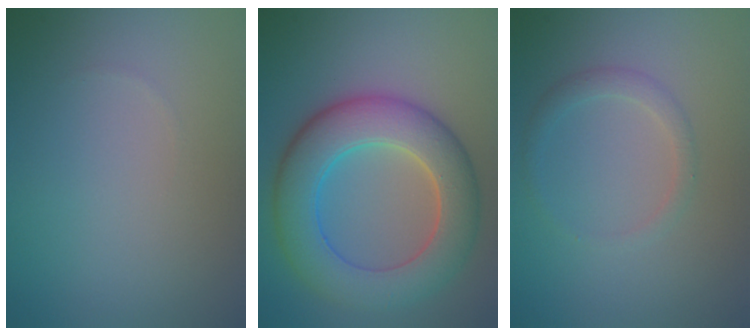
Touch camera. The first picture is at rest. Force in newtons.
{"total": 8.5, "press": 8.5, "slide": 0.2}
{"total": 1.5, "press": 1.5, "slide": 0.1}